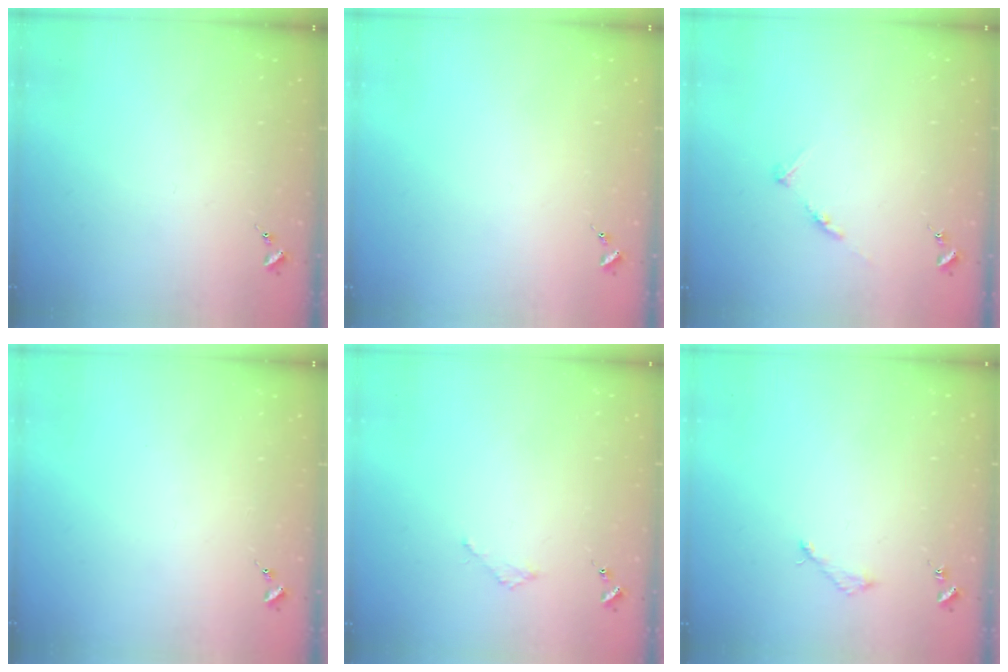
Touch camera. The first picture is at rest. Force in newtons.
{"total": 0.0}
{"total": 5.8, "press": 5.8, "slide": 0.6}
{"total": 0.0}
{"total": 2.1, "press": 2.1, "slide": 0.2}
{"total": 3.1, "press": 3.0, "slide": 0.3}